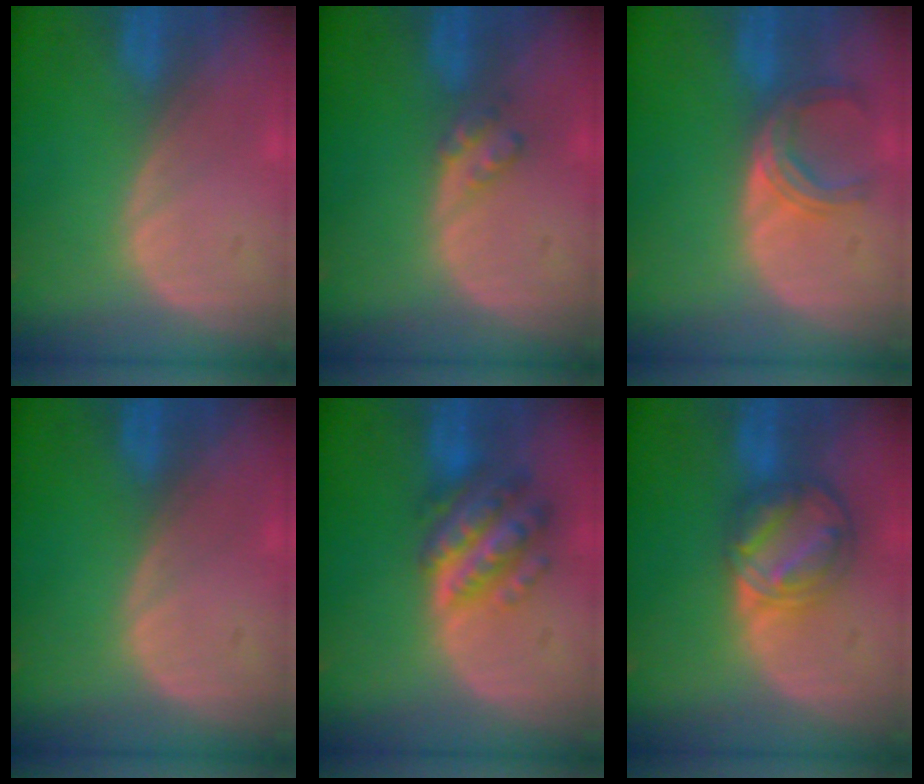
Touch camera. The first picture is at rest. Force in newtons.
{"total": 2.4, "press": 2.4, "slide": 0.2}
{"total": 4.9, "press": 4.6, "slide": 1.6}
{"total": 0.0}
{"total": 7.7, "press": 7.7, "slide": 0.5}
{"total": 8.1, "press": 7.0, "slide": 4.1}